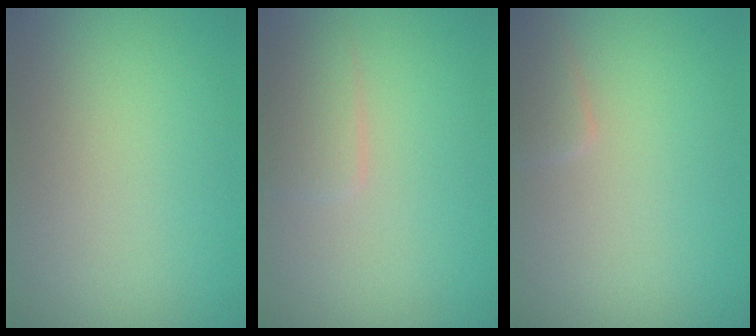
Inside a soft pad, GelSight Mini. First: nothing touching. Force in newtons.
{"total": 2.3, "press": 2.3, "slide": 0.1}
{"total": 1.7, "press": 1.7, "slide": 0.1}